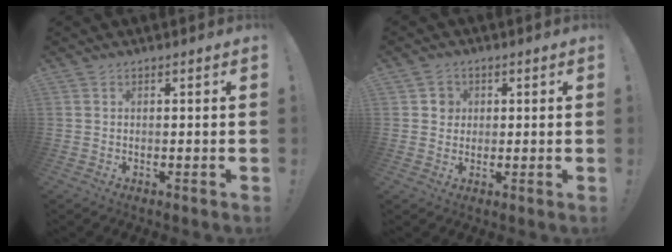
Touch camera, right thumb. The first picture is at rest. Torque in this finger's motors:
{"motor_torque": [0.64, 0.51, 0.13, -0.09, 0.00]}